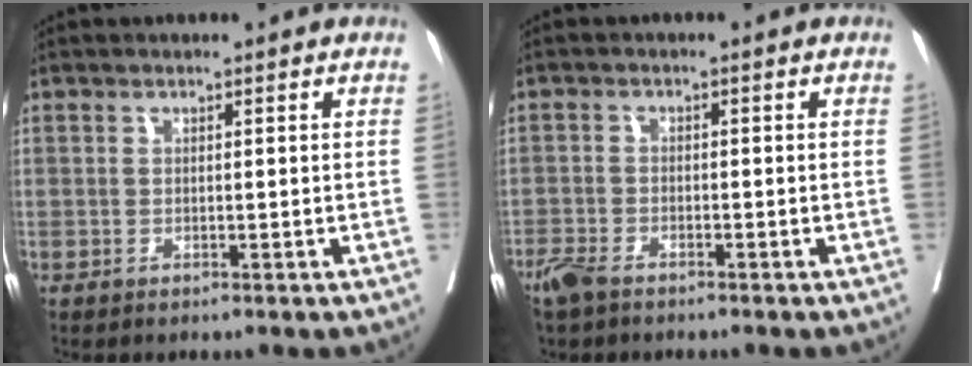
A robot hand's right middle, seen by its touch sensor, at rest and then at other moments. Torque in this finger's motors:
{"motor_torque": [0.17, -0.15, 0.15, 0.08]}